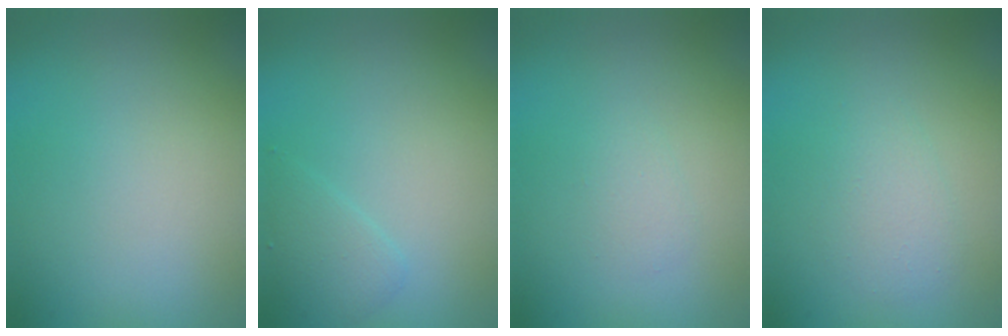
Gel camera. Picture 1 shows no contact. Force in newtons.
{"total": 1.7, "press": 1.7, "slide": 0.1}
{"total": 0.9, "press": 0.9, "slide": 0.0}
{"total": 1.8, "press": 1.8, "slide": 0.1}